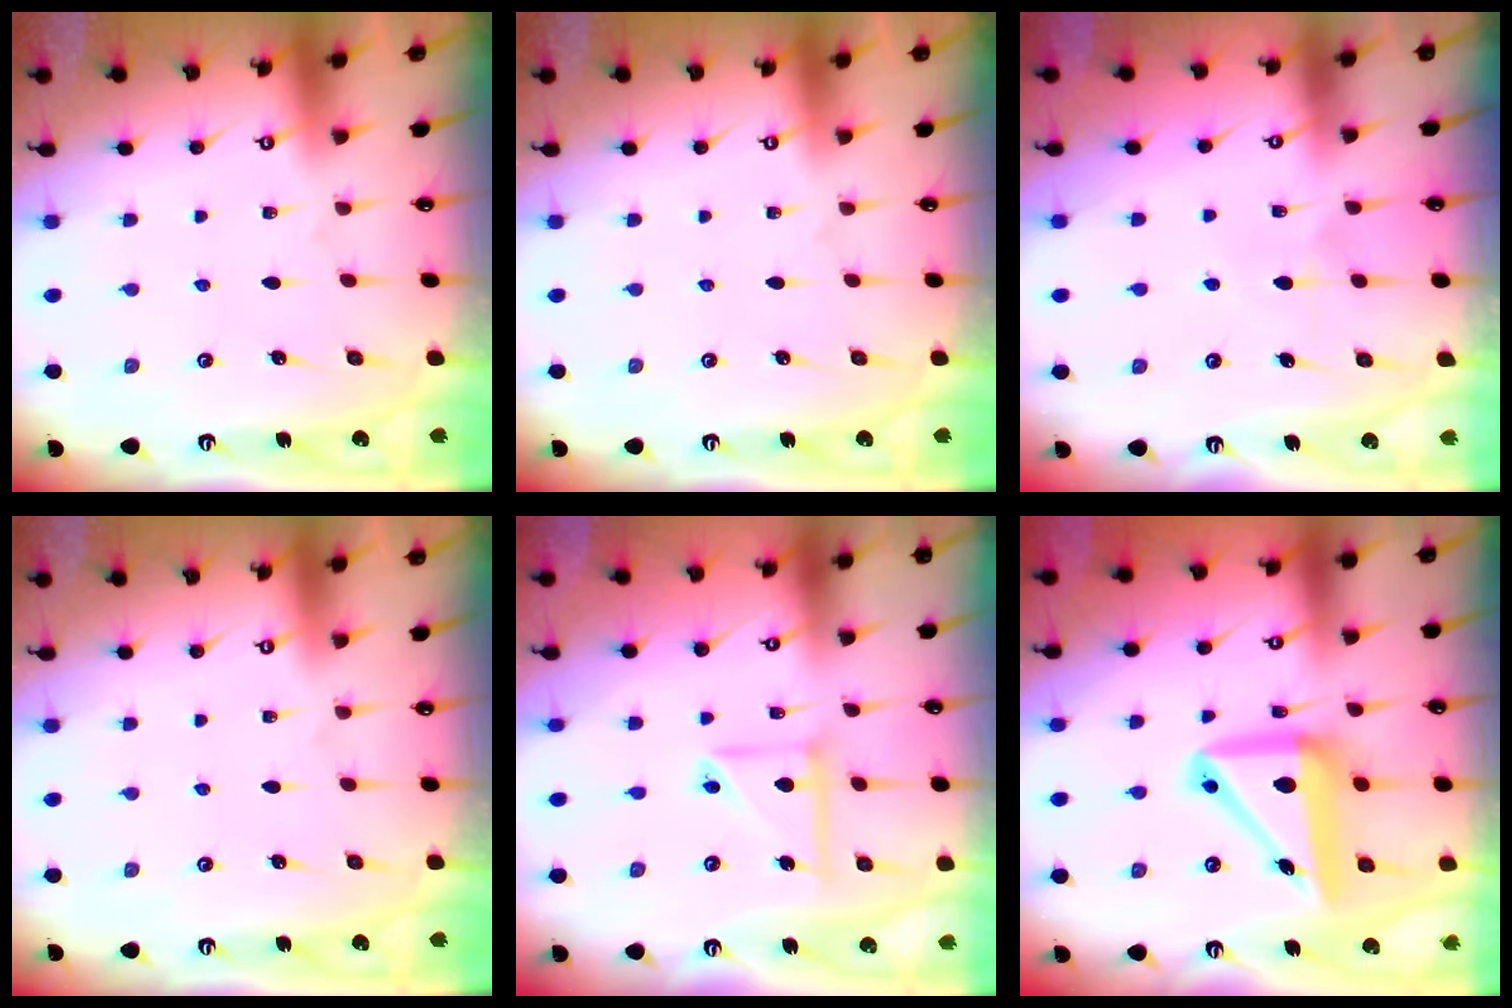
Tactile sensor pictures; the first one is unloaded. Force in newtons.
{"total": 0.0}
{"total": 4.7, "press": 4.6, "slide": 0.7}
{"total": 0.0}
{"total": 9.1, "press": 9.1, "slide": 0.8}
{"total": 13.5, "press": 13.3, "slide": 2.5}